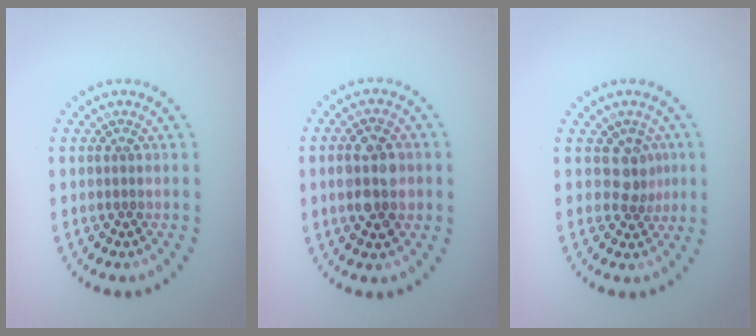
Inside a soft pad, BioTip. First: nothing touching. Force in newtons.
{"total": 4.5, "press": 4.5, "slide": 0.1}
{"total": 2.2, "press": 1.8, "slide": 1.4}